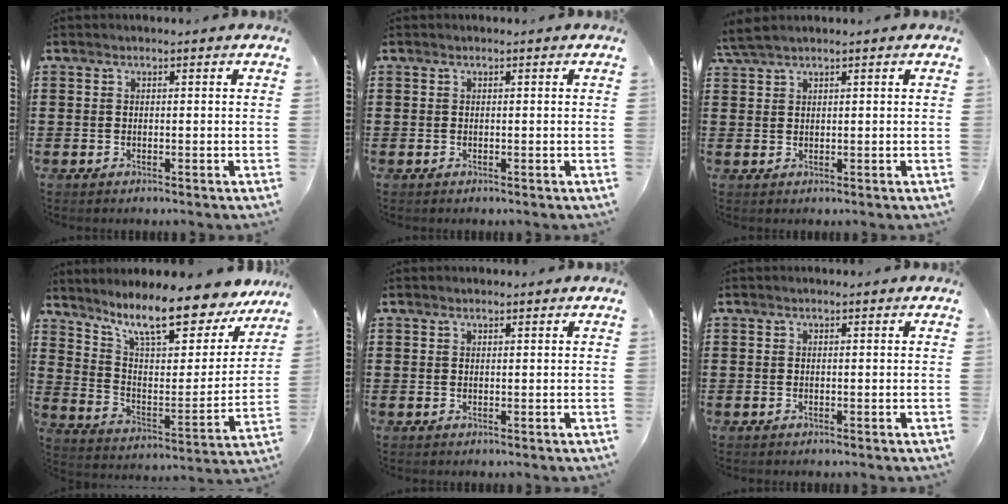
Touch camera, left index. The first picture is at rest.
{"total": 0.0}
{"total": 2.2, "force": [1.7, 0.1, 1.3], "torque": [-0.030, 0.000, 0.034]}
{"total": 12.3, "force": [9.9, 1.9, 7.1], "torque": [-0.148, -0.064, 0.166]}
{"total": 0.6, "force": [0.5, 0.2, 0.2], "torque": [-0.006, 0.001, 0.010]}
{"total": 0.0}